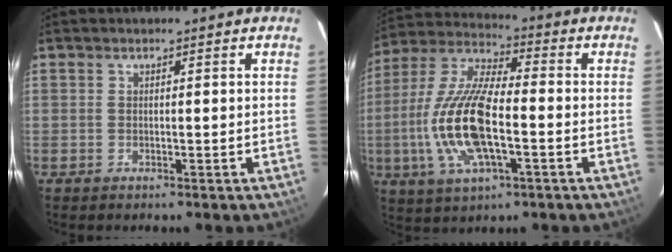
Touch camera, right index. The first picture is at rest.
{"total": 17.3, "force": [-3.5, 6.1, 15.8], "torque": [-0.333, -0.003, -0.070]}